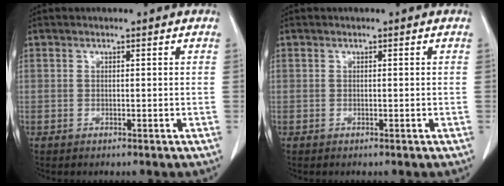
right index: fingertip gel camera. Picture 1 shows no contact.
{"total": 0.0}